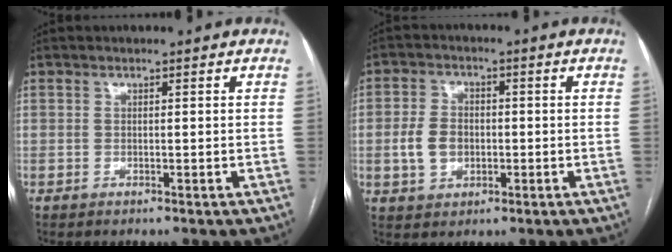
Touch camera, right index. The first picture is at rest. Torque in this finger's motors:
{"motor_torque": [0.67, 0.17, 0.19, 0.04]}